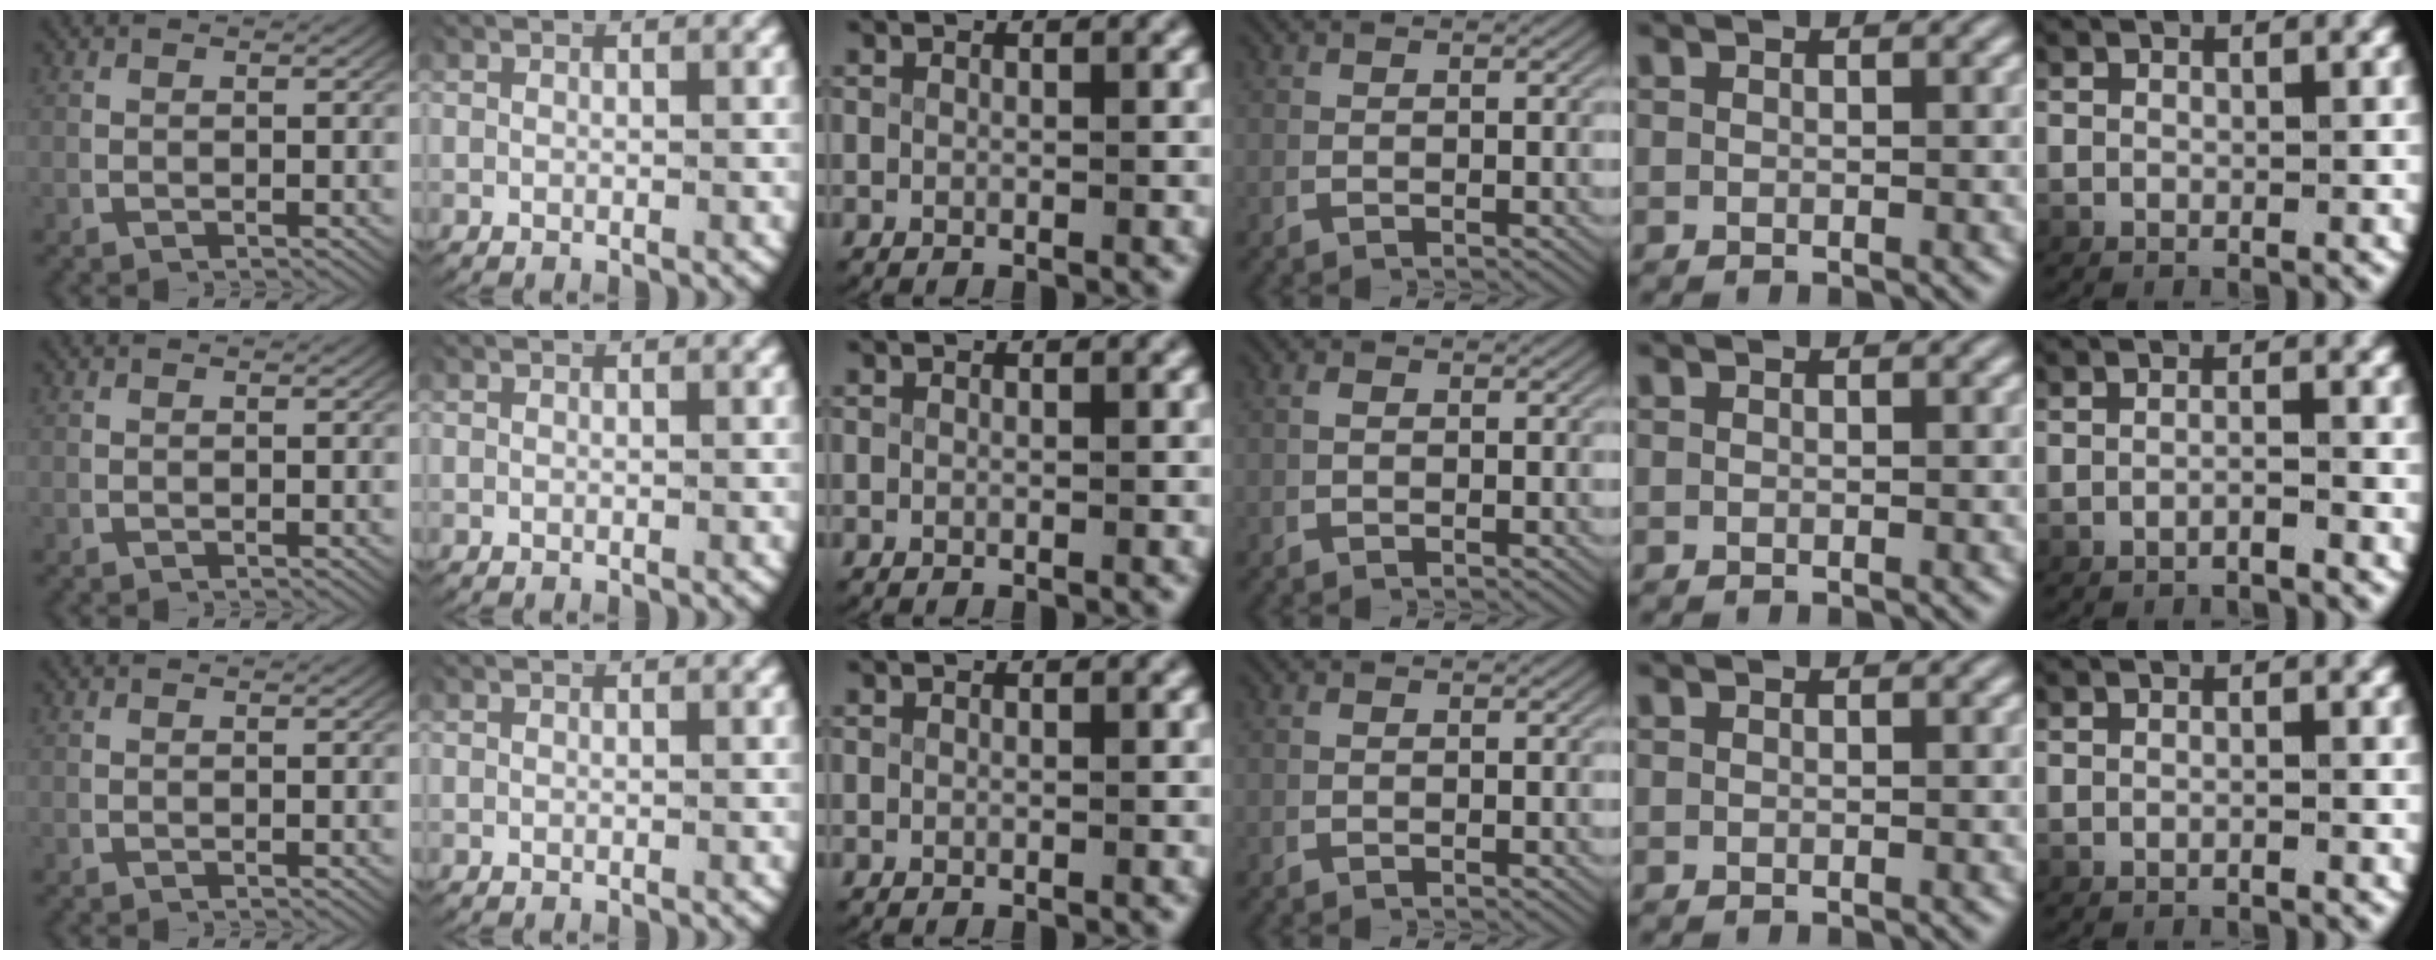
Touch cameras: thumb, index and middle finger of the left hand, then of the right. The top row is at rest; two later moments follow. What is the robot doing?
{"motion": "lift_and_place", "object": "fork"}